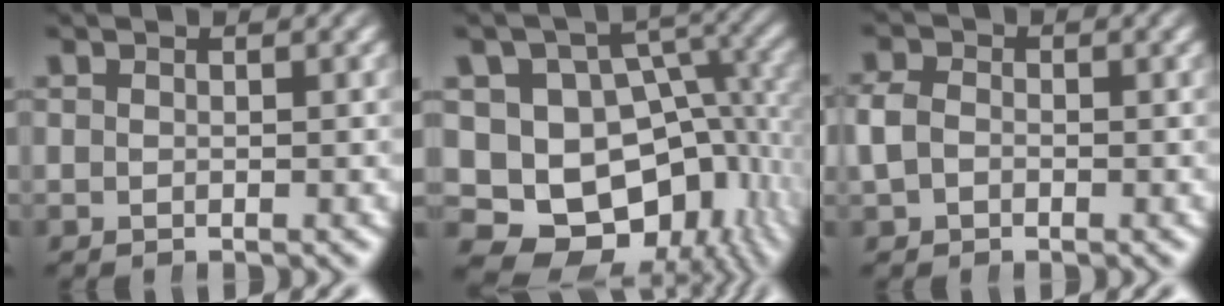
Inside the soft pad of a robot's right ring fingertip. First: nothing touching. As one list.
[{"total": 23.0, "force": [-5.4, 18.8, 12.1], "torque": [-0.264, -0.110, -0.065]}, {"total": 2.4, "force": [-0.1, 2.1, 1.2], "torque": [-0.033, -0.005, 0.003]}]